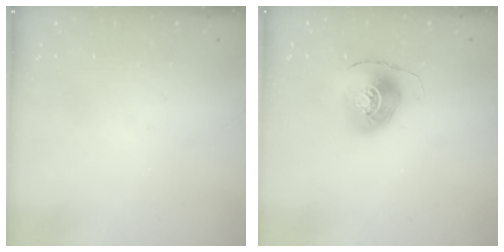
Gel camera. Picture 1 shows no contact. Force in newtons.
{"total": 8.8, "press": 8.7, "slide": 0.7}